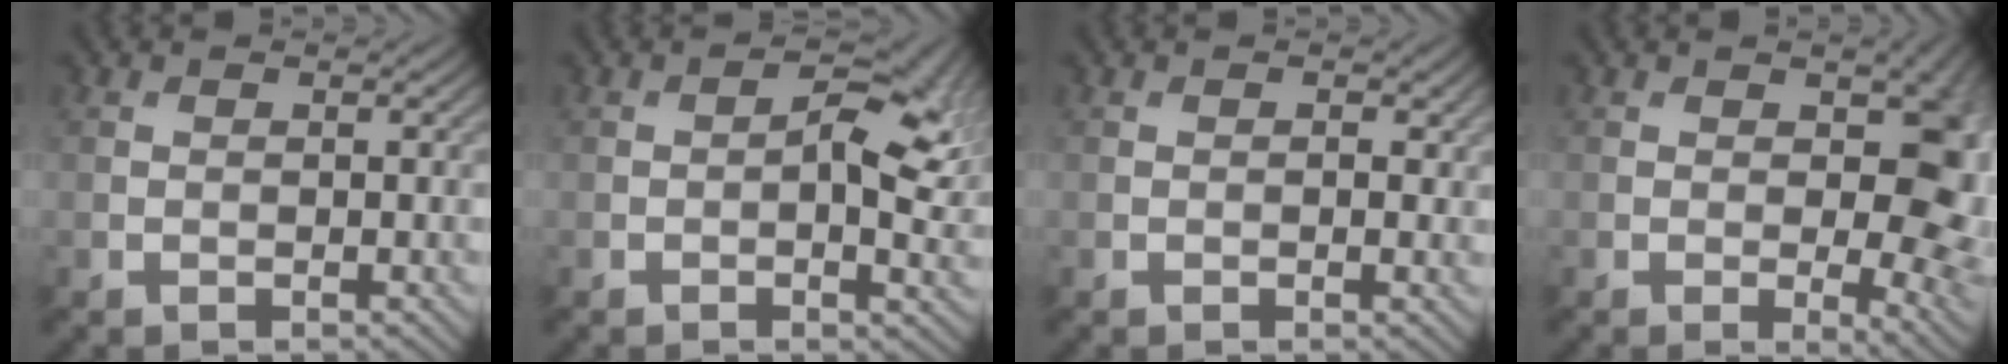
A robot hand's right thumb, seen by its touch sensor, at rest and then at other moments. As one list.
[{"total": 8.0, "force": [0.5, 3.8, 7.0], "torque": [-0.106, -0.006, 0.007]}, {"total": 0.9, "force": [0.0, 0.4, 0.8], "torque": [-0.007, -0.005, -0.001]}, {"total": 9.7, "force": [0.4, 4.9, 8.3], "torque": [-0.099, -0.010, 0.010]}]